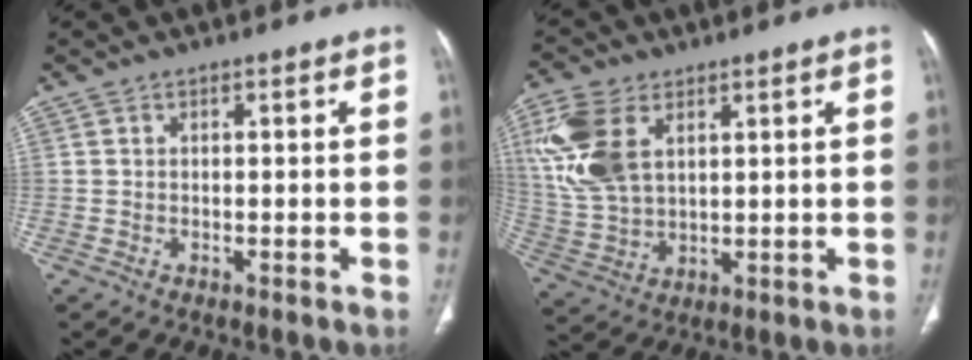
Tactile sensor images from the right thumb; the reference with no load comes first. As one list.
[{"total": 13.3, "force": [5.0, 7.9, 9.5], "torque": [-0.214, -0.006, 0.111]}]